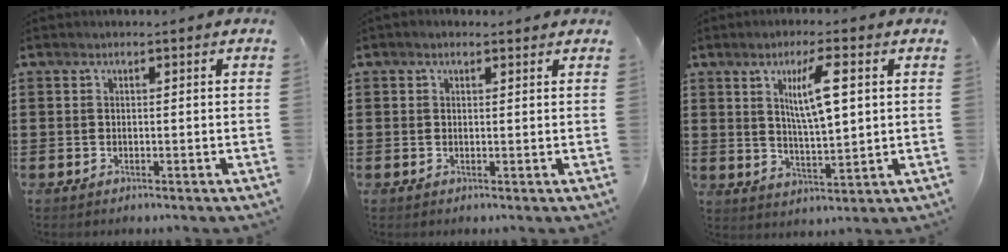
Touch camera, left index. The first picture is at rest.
{"total": 0.7, "force": [0.5, 0.4, 0.3], "torque": [-0.007, 0.004, 0.009]}
{"total": 7.5, "force": [2.5, 1.6, 6.9], "torque": [-0.129, 0.004, 0.038]}